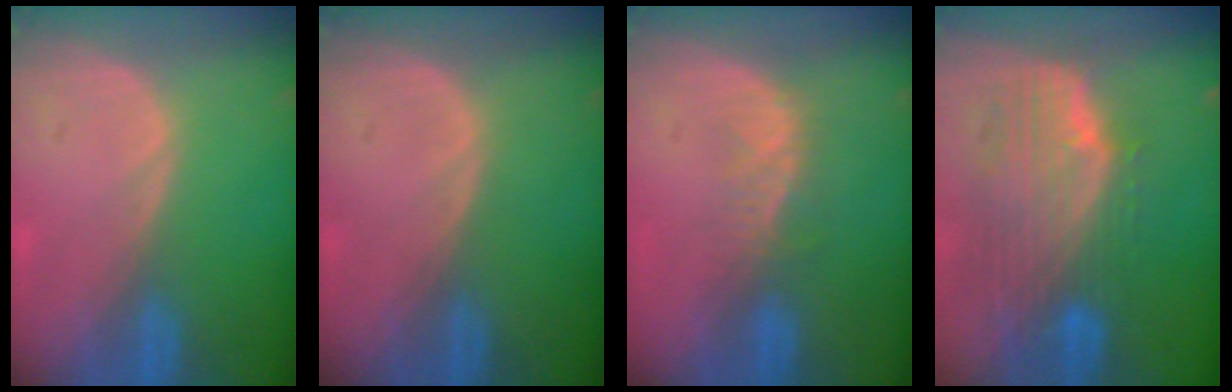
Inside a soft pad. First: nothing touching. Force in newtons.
{"total": 0.0}
{"total": 3.4, "press": 3.0, "slide": 1.6}
{"total": 9.9, "press": 8.8, "slide": 4.5}